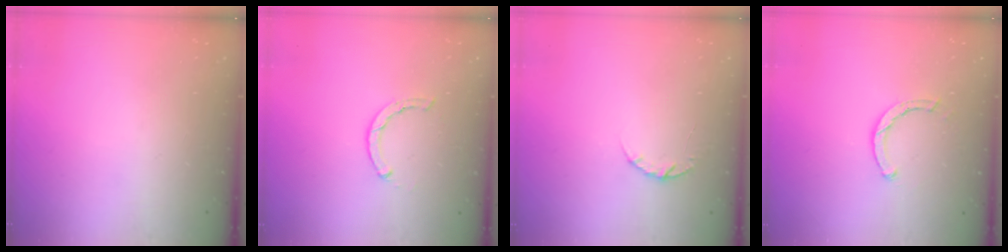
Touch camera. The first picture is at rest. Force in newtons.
{"total": 1.5, "press": 1.5, "slide": 0.2}
{"total": 4.4, "press": 4.4, "slide": 0.6}
{"total": 2.4, "press": 2.4, "slide": 0.1}